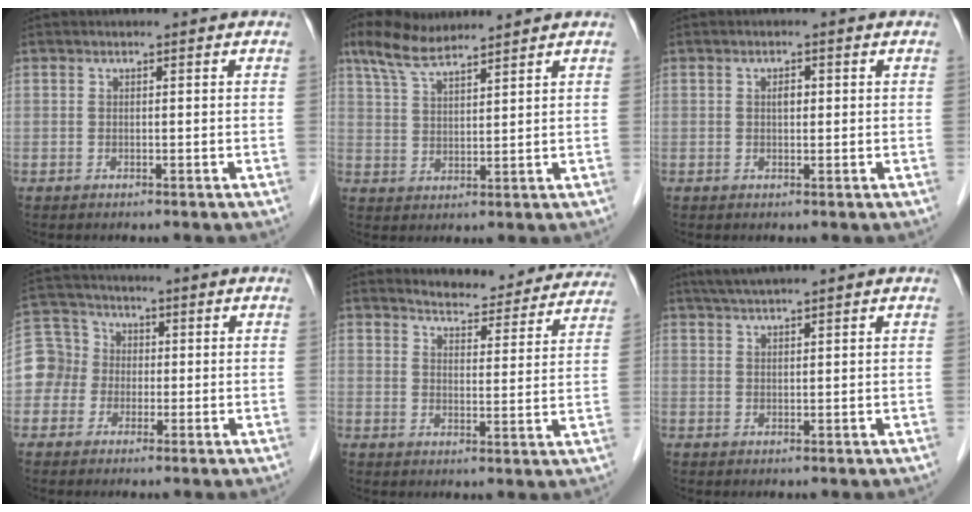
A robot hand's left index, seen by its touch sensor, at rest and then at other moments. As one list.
[{"total": 6.8, "force": [5.6, 1.3, 3.7], "torque": [-0.086, 0.024, 0.111]}, {"total": 1.4, "force": [0.2, 0.7, 1.2], "torque": [-0.019, 0.002, 0.005]}, {"total": 5.6, "force": [-1.1, 5.4, 1.0], "torque": [-0.030, 0.027, -0.023]}, {"total": 14.9, "force": [14.2, 3.4, 2.9], "torque": [-0.012, -0.025, 0.156]}, {"total": 3.8, "force": [3.2, -0.5, 2.0], "torque": [-0.036, 0.020, 0.062]}]